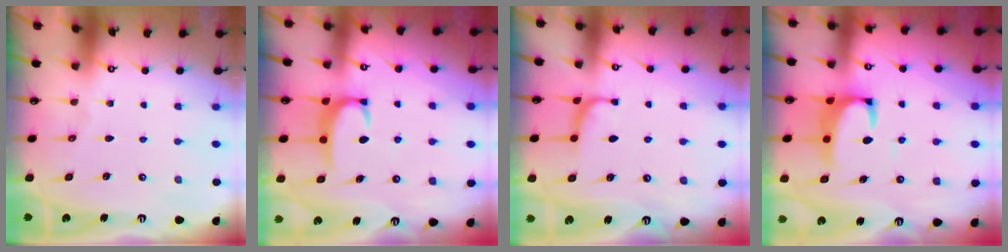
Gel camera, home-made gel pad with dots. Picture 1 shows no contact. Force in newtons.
{"total": 2.8, "press": 2.7, "slide": 0.5}
{"total": 0.0}
{"total": 2.7, "press": 2.5, "slide": 1.1}